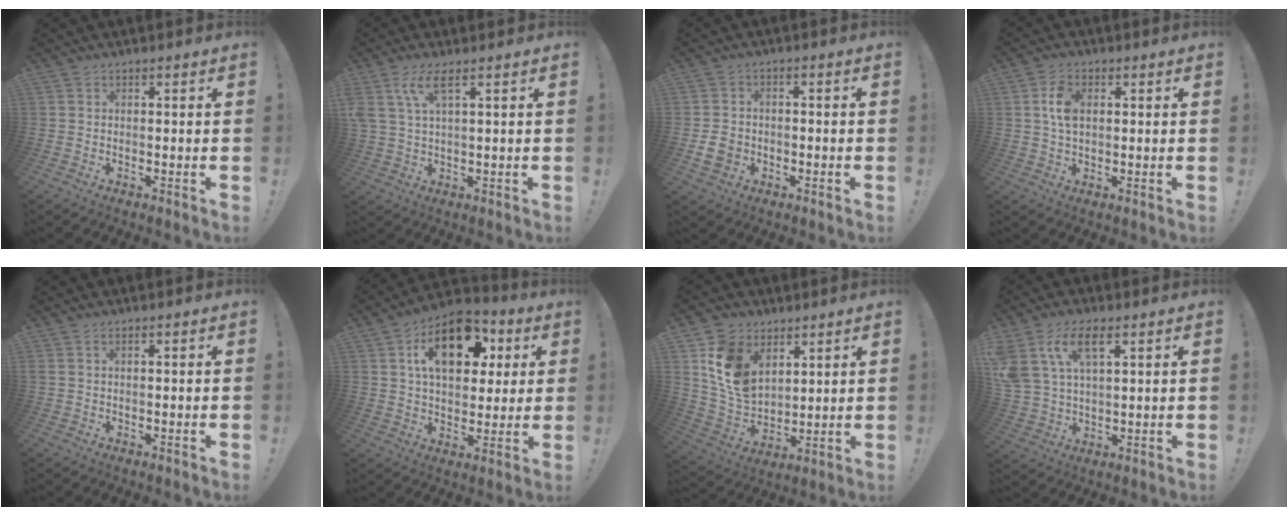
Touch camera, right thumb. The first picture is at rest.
{"total": 7.0, "force": [3.5, 1.7, 5.8], "torque": [-0.117, -0.006, 0.067]}
{"total": 5.8, "force": [-1.8, 4.8, 2.9], "torque": [-0.052, 0.008, -0.034]}
{"total": 6.5, "force": [1.4, 4.2, 4.7], "torque": [-0.091, 0.006, 0.026]}
{"total": 1.2, "force": [0.4, 0.4, 1.1], "torque": [-0.025, 0.003, 0.008]}
{"total": 17.9, "force": [6.4, 11.2, 12.4], "torque": [-0.181, -0.012, 0.113]}
{"total": 14.2, "force": [6.4, 10.9, 6.6], "torque": [-0.127, -0.029, 0.134]}
{"total": 11.6, "force": [5.9, 6.1, 7.9], "torque": [-0.171, -0.008, 0.113]}